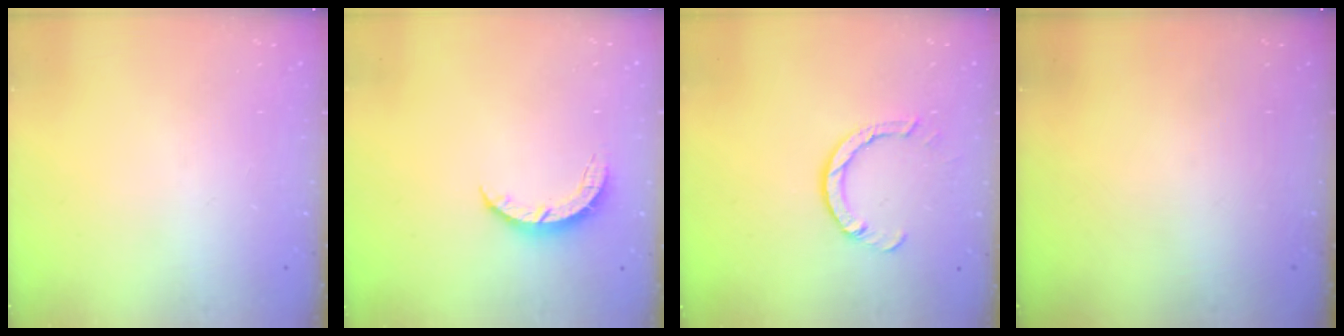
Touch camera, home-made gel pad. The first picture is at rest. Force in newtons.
{"total": 3.6, "press": 3.6, "slide": 0.4}
{"total": 4.2, "press": 4.2, "slide": 0.1}
{"total": 0.0}